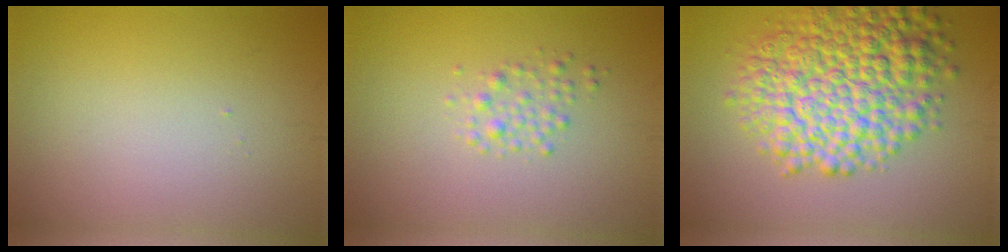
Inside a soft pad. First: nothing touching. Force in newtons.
{"total": 1.6, "press": 1.6, "slide": 0.1}
{"total": 9.8, "press": 9.8, "slide": 0.1}